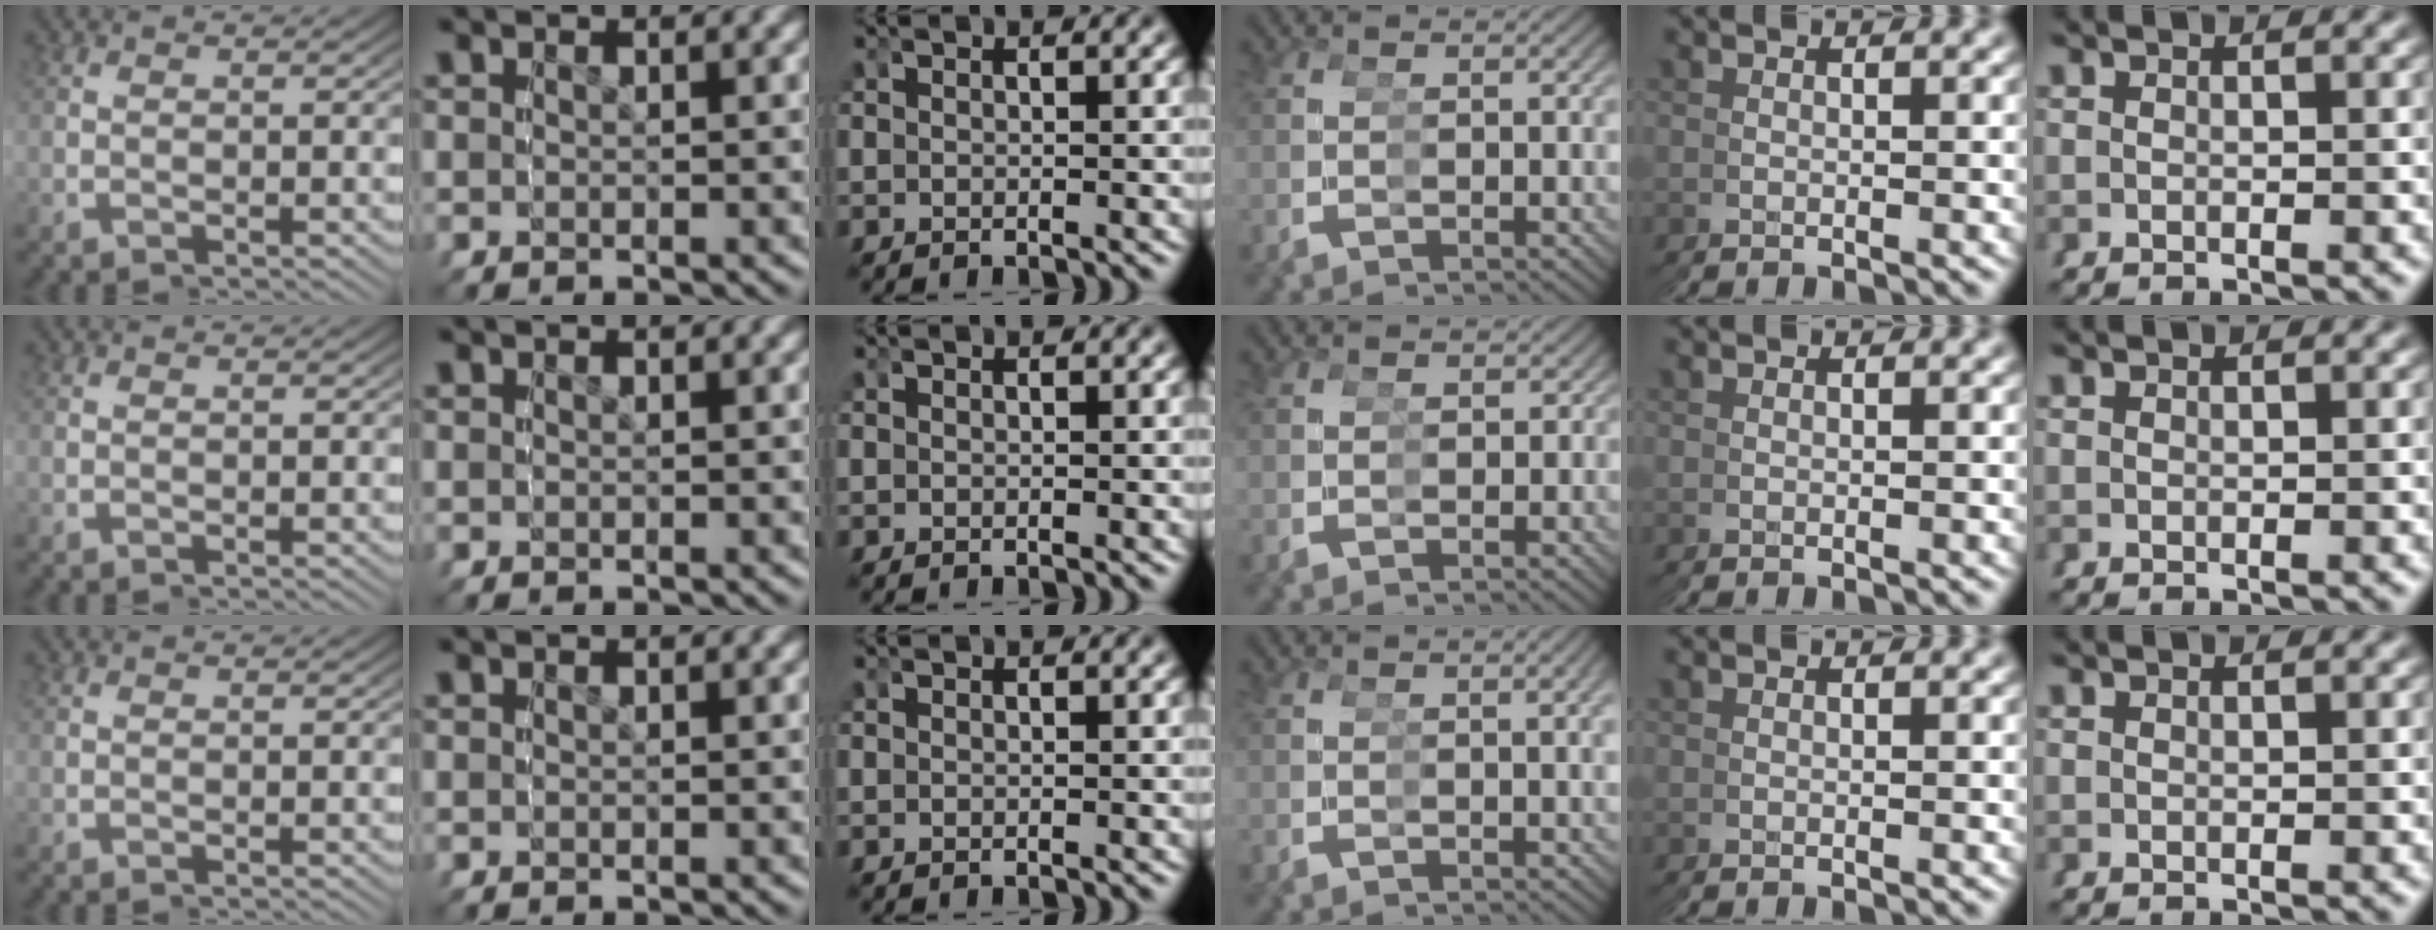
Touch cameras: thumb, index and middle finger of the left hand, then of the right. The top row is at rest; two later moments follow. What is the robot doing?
{"motion": "grasp_and_lifting", "object": "cup"}